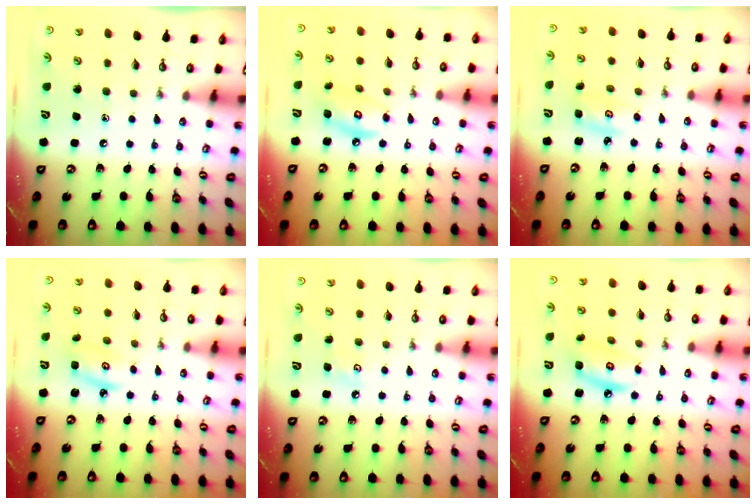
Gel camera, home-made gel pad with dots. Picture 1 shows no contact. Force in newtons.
{"total": 7.7, "press": 7.7, "slide": 0.5}
{"total": 2.6, "press": 2.6, "slide": 0.3}
{"total": 2.8, "press": 2.8, "slide": 0.2}
{"total": 3.4, "press": 3.4, "slide": 0.5}
{"total": 6.7, "press": 6.6, "slide": 0.4}